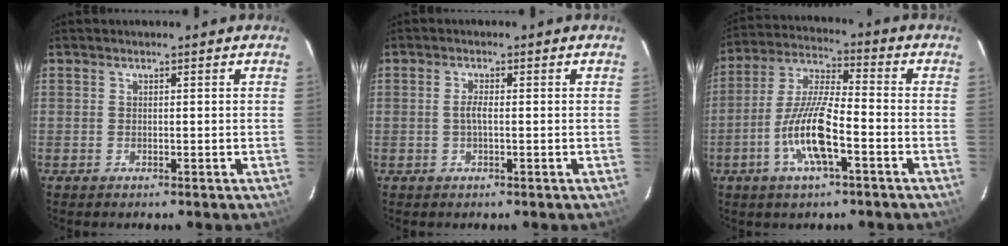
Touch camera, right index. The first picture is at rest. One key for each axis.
{"total": 1.7, "fx": -0.2, "fy": 0.3, "fz": 1.6, "tx": -0.034, "ty": 0.002, "tz": -0.006}
{"total": 11.8, "fx": -4.8, "fy": 2.5, "fz": 10.5, "tx": -0.220, "ty": -0.003, "tz": -0.094}